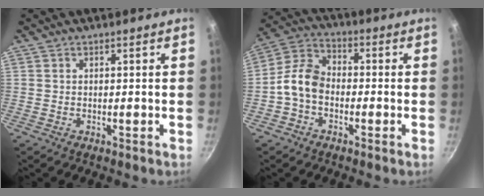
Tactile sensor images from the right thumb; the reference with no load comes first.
{"total": 8.2, "force": [-2.1, 5.8, 5.4], "torque": [-0.094, 0.036, -0.060]}